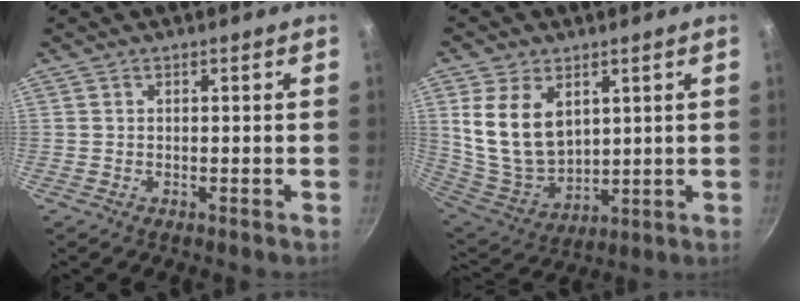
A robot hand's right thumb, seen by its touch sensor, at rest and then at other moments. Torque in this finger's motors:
{"motor_torque": [0.11, 0.37, 0.59, 0.12, 0.28]}